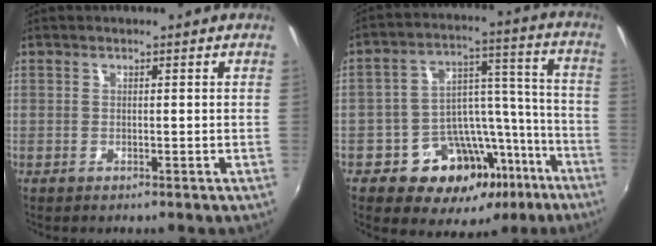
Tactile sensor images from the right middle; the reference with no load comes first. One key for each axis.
{"total": 17.8, "fx": -10.7, "fy": 12.3, "fz": 7.2, "tx": -0.129, "ty": 0.063, "tz": -0.134}